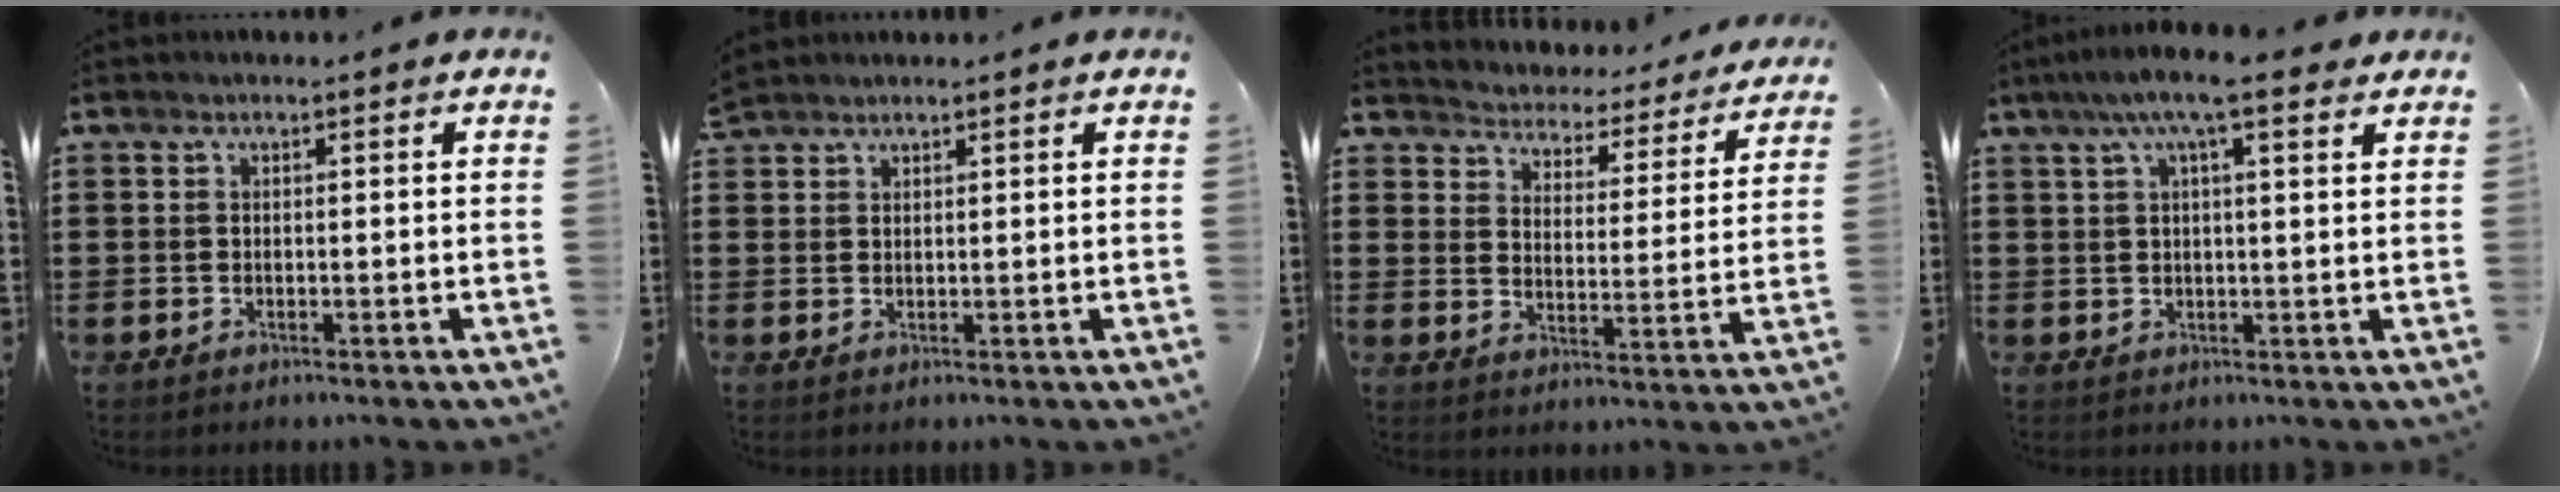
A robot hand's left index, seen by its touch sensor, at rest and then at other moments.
{"total": 1.8, "force": [1.8, 0.4, 0.0], "torque": [-0.004, 0.001, 0.036]}
{"total": 3.3, "force": [3.2, 0.2, -0.4], "torque": [-0.017, -0.036, 0.047]}
{"total": 7.5, "force": [4.9, 1.5, 5.4], "torque": [-0.110, 0.002, 0.084]}